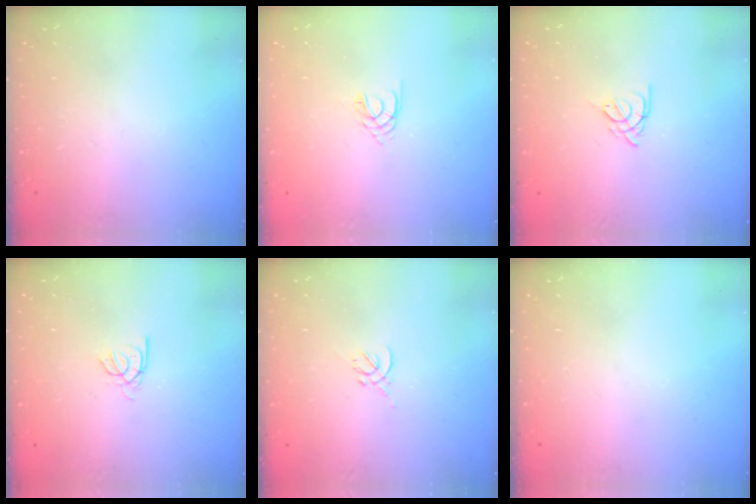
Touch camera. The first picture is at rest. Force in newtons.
{"total": 2.1, "press": 2.1, "slide": 0.3}
{"total": 3.8, "press": 3.8, "slide": 0.6}
{"total": 2.2, "press": 2.2, "slide": 0.2}
{"total": 0.0}
{"total": 0.0}